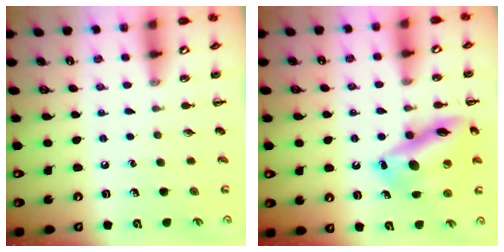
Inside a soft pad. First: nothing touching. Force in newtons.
{"total": 17.9, "press": 17.7, "slide": 2.0}